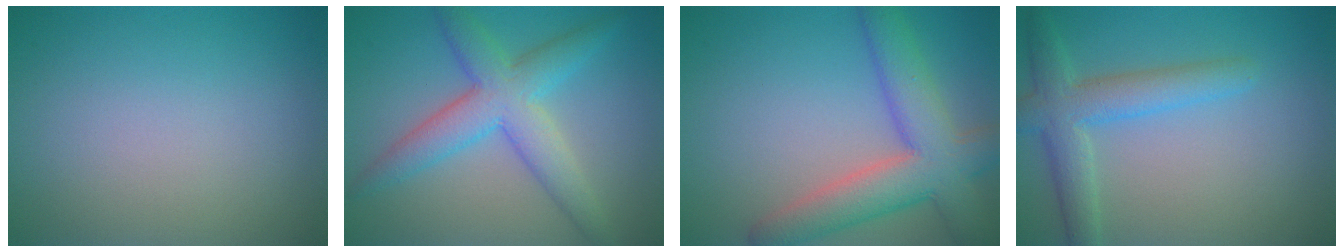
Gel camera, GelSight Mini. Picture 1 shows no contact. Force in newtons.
{"total": 5.8, "press": 5.8, "slide": 0.1}
{"total": 7.3, "press": 7.3, "slide": 0.4}
{"total": 4.2, "press": 4.2, "slide": 0.2}